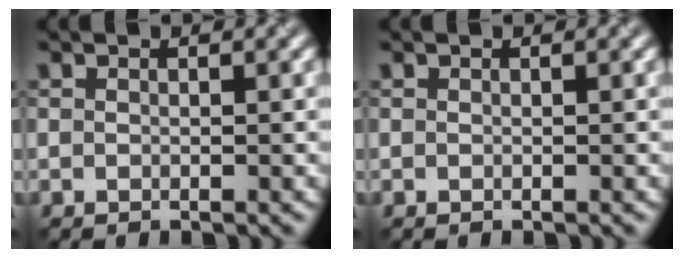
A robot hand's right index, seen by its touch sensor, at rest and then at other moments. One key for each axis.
{"total": 0.0}